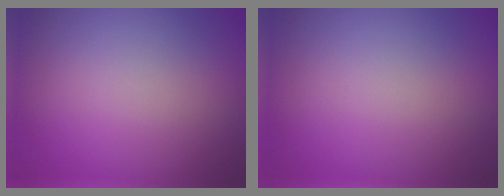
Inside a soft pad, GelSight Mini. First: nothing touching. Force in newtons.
{"total": 0.0}